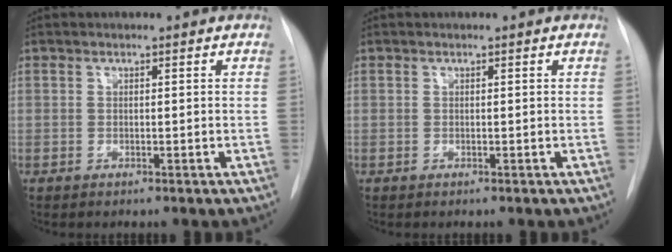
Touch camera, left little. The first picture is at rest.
{"total": 0.0}